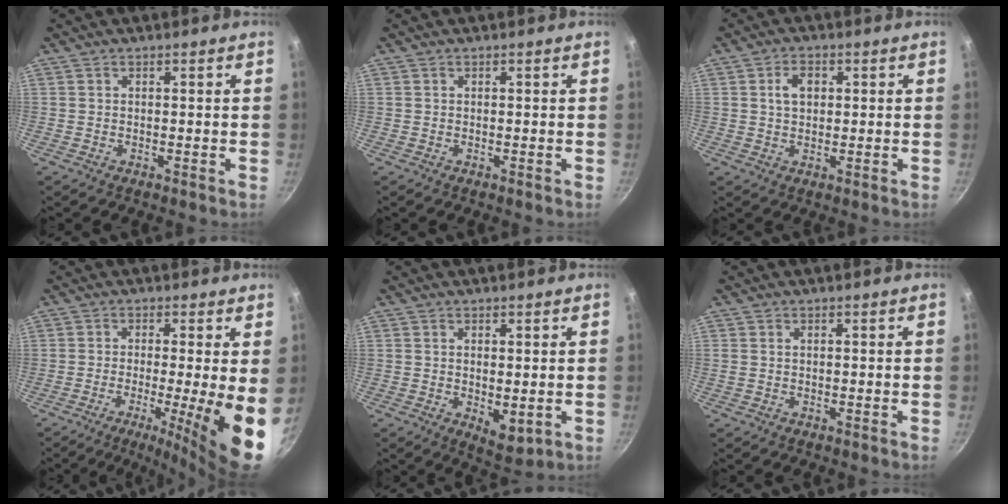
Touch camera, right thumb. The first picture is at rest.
{"total": 0.0}
{"total": 4.2, "force": [1.0, 2.9, 2.9], "torque": [-0.035, 0.002, 0.016]}
{"total": 11.3, "force": [-2.2, 1.0, 11.0], "torque": [-0.159, -0.008, -0.033]}
{"total": 5.1, "force": [-0.3, 2.4, 4.4], "torque": [-0.061, -0.016, 0.004]}
{"total": 0.6, "force": [0.2, 0.4, 0.4], "torque": [-0.008, 0.002, 0.002]}